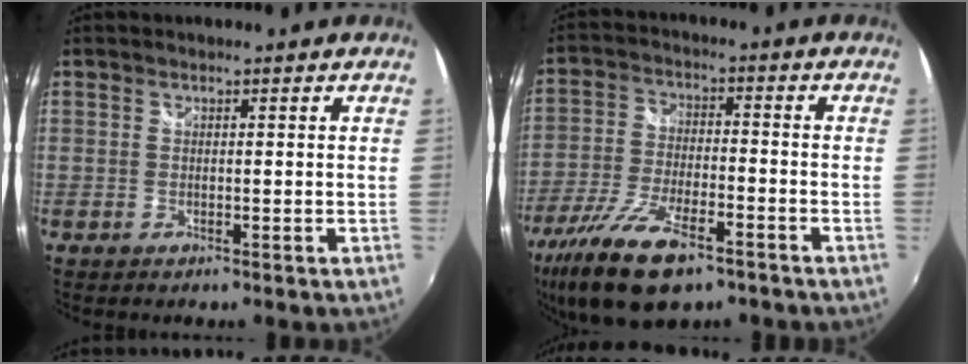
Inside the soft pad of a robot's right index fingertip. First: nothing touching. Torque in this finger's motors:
{"motor_torque": [1.35, -0.78, 0.39, 0.08]}